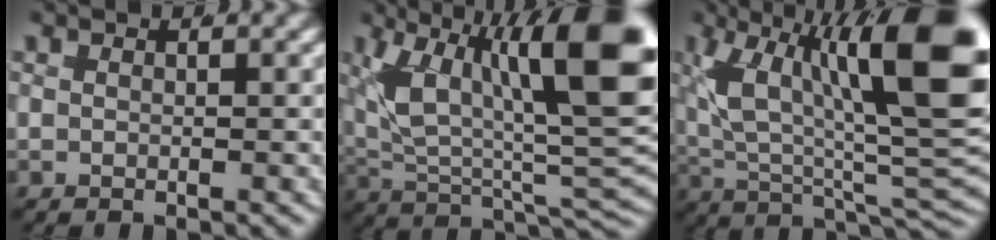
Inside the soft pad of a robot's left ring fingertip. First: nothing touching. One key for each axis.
{"total": 13.8, "fx": 1.6, "fy": 6.2, "fz": 12.2, "tx": -0.178, "ty": -0.011, "tz": 0.028}
{"total": 15.2, "fx": 1.8, "fy": 6.8, "fz": 13.5, "tx": -0.182, "ty": -0.006, "tz": 0.027}